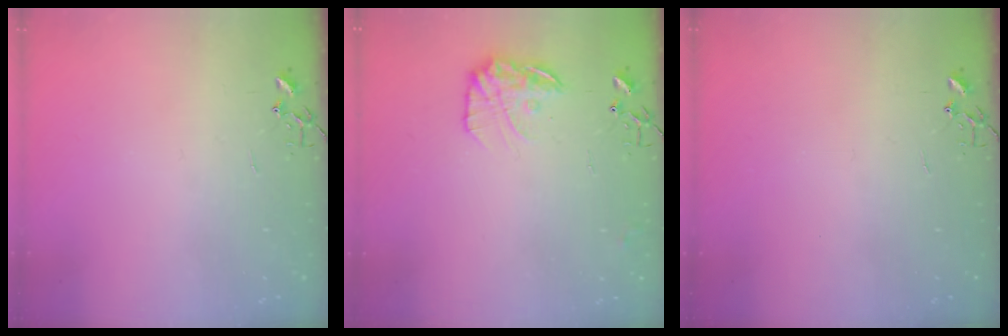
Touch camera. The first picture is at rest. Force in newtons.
{"total": 13.3, "press": 13.3, "slide": 0.8}
{"total": 0.0}